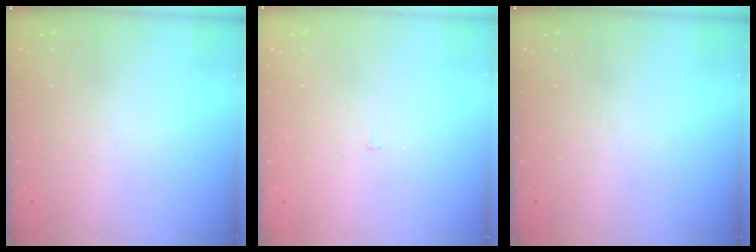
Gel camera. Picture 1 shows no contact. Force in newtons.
{"total": 2.3, "press": 2.3, "slide": 0.2}
{"total": 0.0}